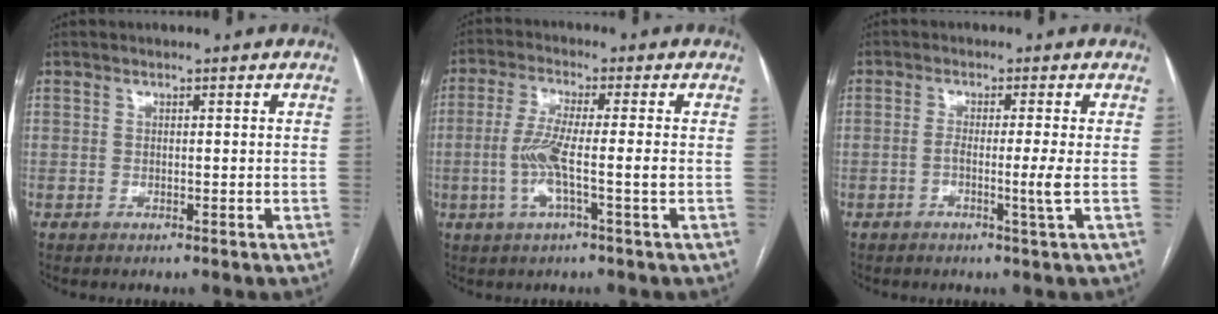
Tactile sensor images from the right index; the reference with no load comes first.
{"total": 6.9, "force": [-1.4, -0.1, 6.7], "torque": [-0.137, -0.001, -0.029]}
{"total": 3.3, "force": [-0.9, -1.0, 3.0], "torque": [-0.056, -0.006, -0.015]}